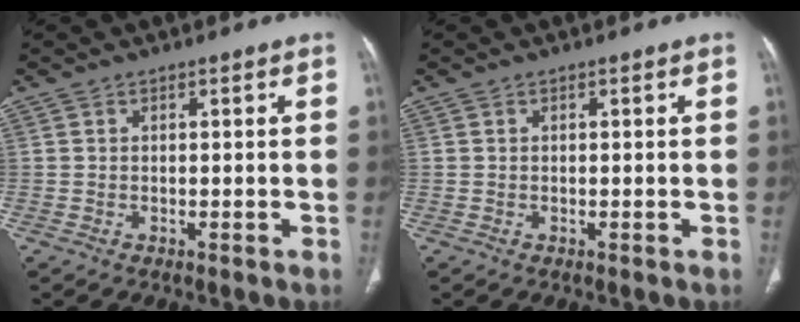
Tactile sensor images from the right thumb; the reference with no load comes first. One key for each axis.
{"total": 0.0}